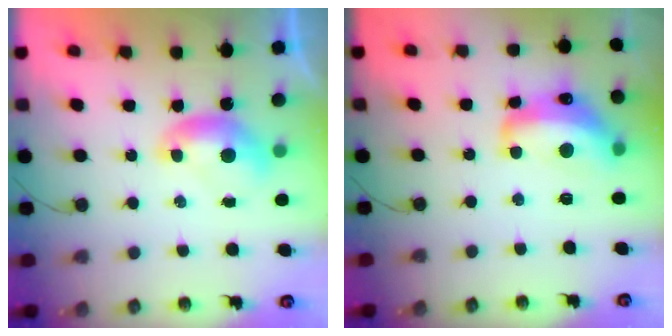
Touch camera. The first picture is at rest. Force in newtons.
{"total": 10.2, "press": 10.2, "slide": 0.9}